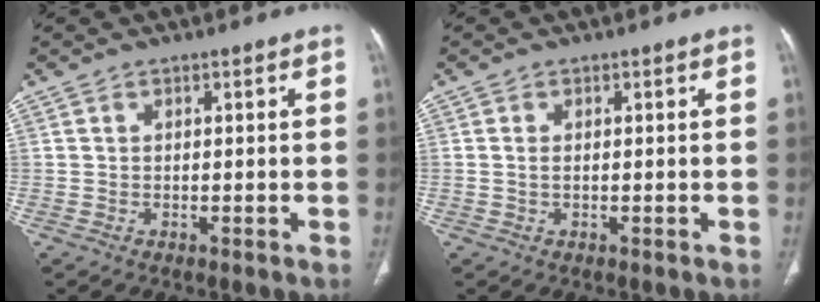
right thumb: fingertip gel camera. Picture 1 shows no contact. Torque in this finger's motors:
{"motor_torque": [-0.47, 0.25, 0.14, 0.32, -0.02]}